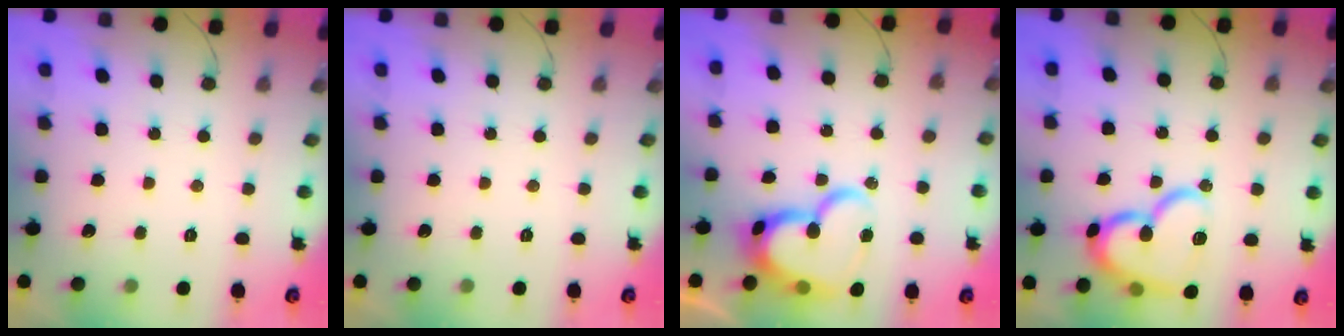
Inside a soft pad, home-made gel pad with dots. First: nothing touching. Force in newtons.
{"total": 0.0}
{"total": 20.3, "press": 20.2, "slide": 2.0}
{"total": 18.2, "press": 18.1, "slide": 2.1}